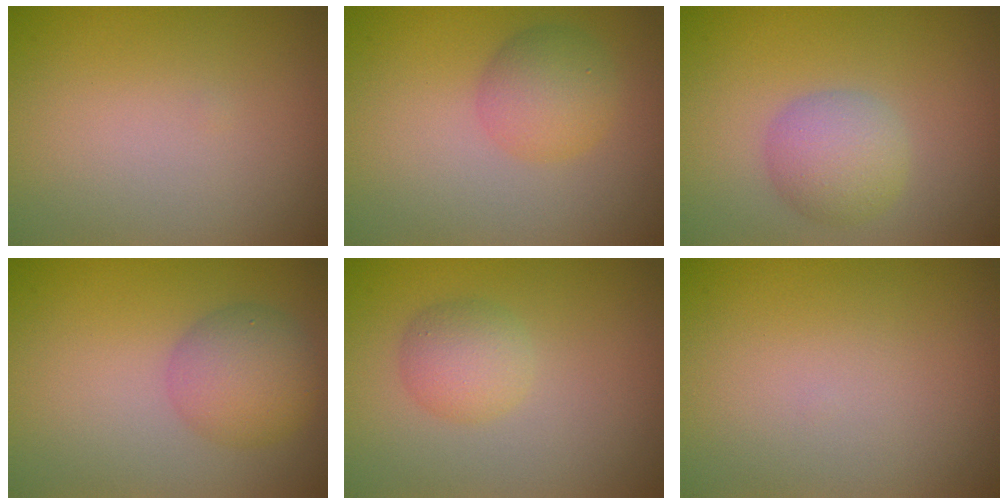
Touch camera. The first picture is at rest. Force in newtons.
{"total": 3.2, "press": 3.2, "slide": 0.1}
{"total": 3.5, "press": 3.5, "slide": 0.1}
{"total": 4.0, "press": 4.0, "slide": 0.1}
{"total": 2.6, "press": 2.6, "slide": 0.1}
{"total": 0.0}